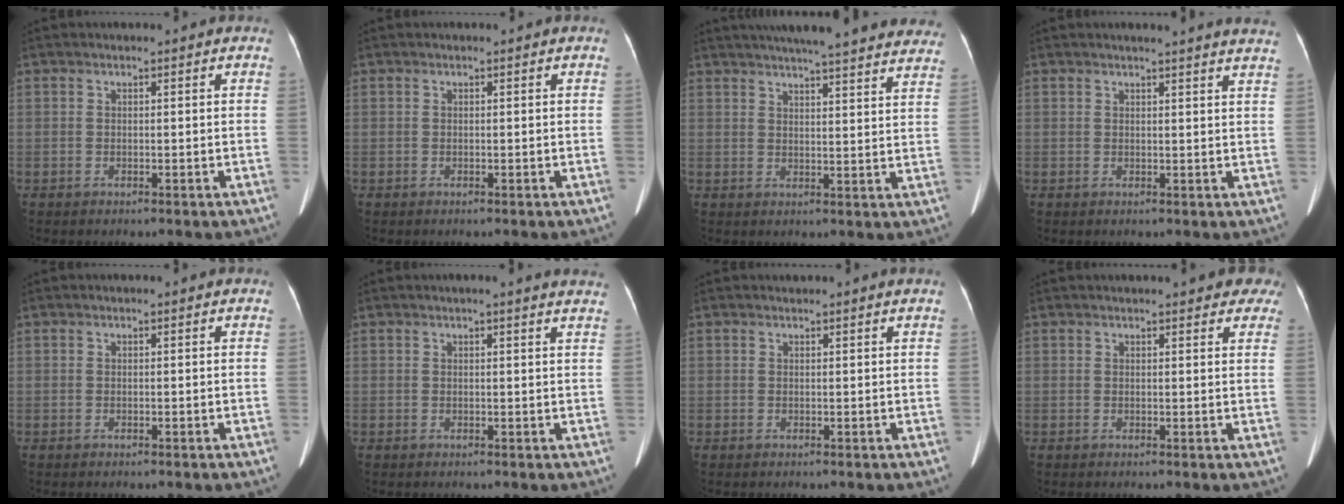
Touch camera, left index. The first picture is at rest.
{"total": 0.0}
{"total": 27.3, "force": [24.3, 3.2, 11.9], "torque": [-0.180, -0.018, 0.290]}
{"total": 10.9, "force": [10.2, 0.1, 3.8], "torque": [-0.042, -0.018, 0.097]}
{"total": 0.0}
{"total": 6.2, "force": [5.6, 0.3, 2.6], "torque": [-0.027, 0.006, 0.042]}
{"total": 0.6, "force": [0.6, -0.1, 0.0], "torque": [-0.007, 0.005, 0.010]}
{"total": 10.9, "force": [9.0, 3.2, 5.3], "torque": [-0.044, 0.014, 0.091]}